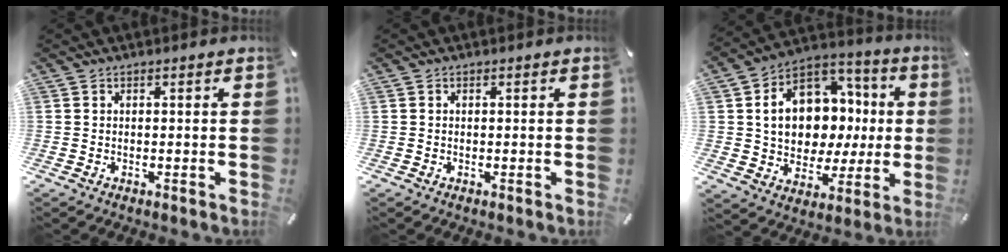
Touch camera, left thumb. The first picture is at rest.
{"total": 0.0}
{"total": 15.2, "force": [1.6, 12.6, 8.3], "torque": [-0.127, -0.013, 0.041]}